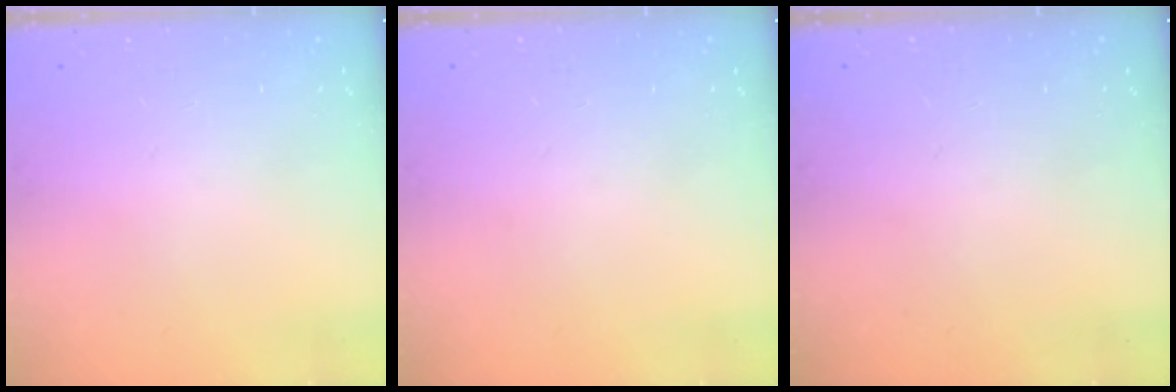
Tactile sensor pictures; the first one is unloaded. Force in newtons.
{"total": 0.0}
{"total": 0.0}